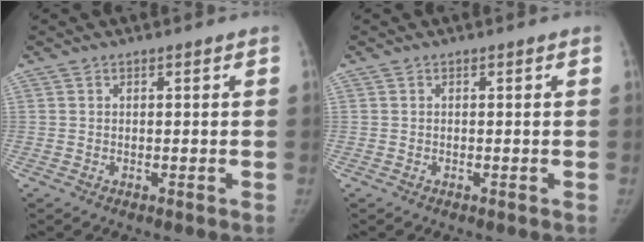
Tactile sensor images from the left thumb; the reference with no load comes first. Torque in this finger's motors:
{"motor_torque": [0.09, 0.01, 0.35, 0.03, 0.03]}